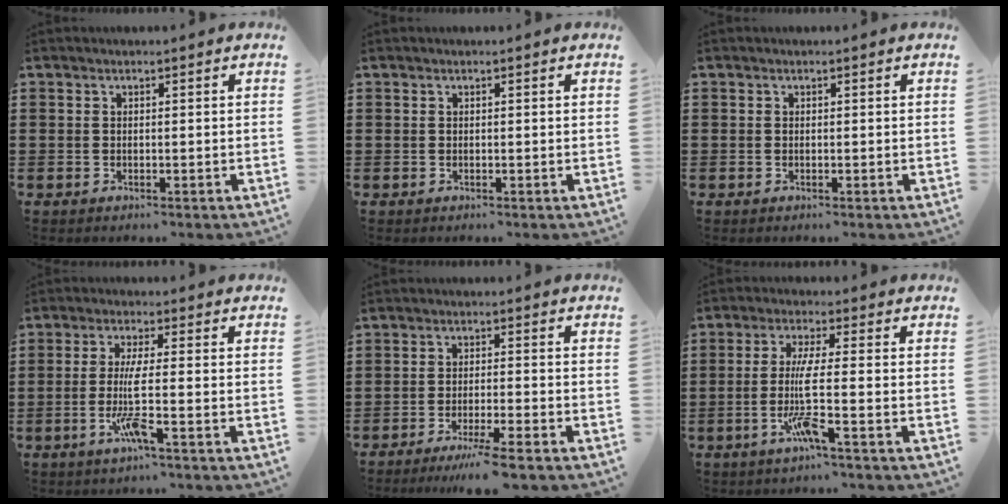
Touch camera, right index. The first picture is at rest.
{"total": 0.0}
{"total": 0.0}
{"total": 6.2, "force": [-1.7, 0.4, 6.0], "torque": [-0.131, -0.019, -0.039]}
{"total": 4.8, "force": [-3.8, -0.6, 3.0], "torque": [-0.061, -0.018, -0.071]}
{"total": 7.1, "force": [-2.0, 0.3, 6.8], "torque": [-0.145, -0.015, -0.046]}